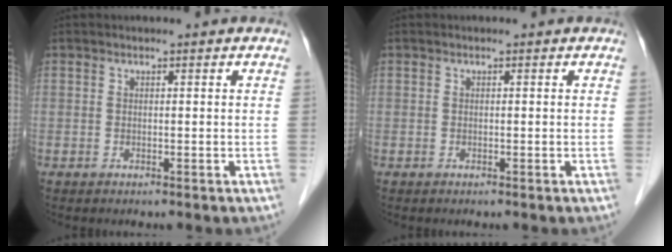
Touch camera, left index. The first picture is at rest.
{"total": 0.0}